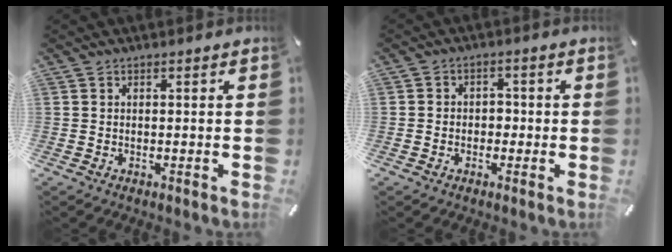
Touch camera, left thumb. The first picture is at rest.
{"total": 2.8, "force": [-1.0, 2.4, 0.8], "torque": [-0.017, 0.010, -0.022]}